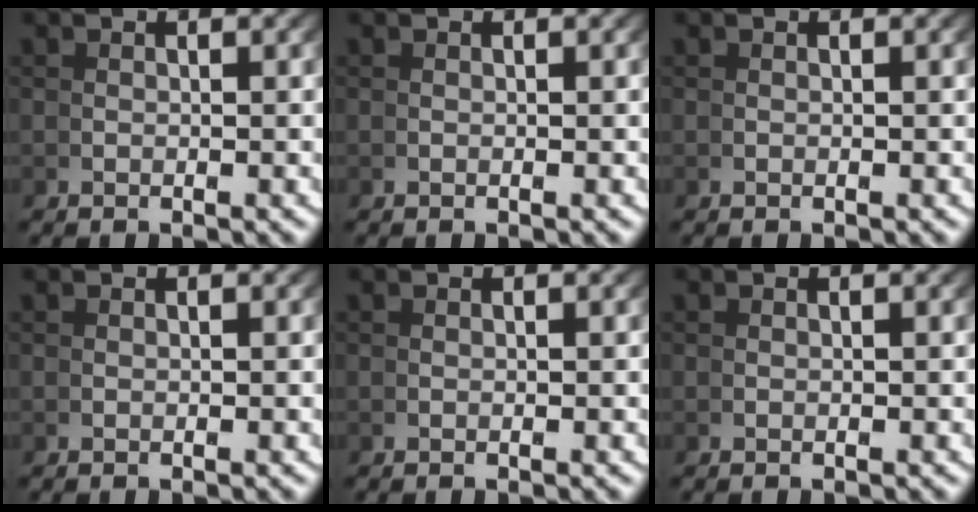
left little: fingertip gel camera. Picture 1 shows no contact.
{"total": 0.0}
{"total": 0.0}
{"total": 0.0}
{"total": 0.0}
{"total": 0.0}